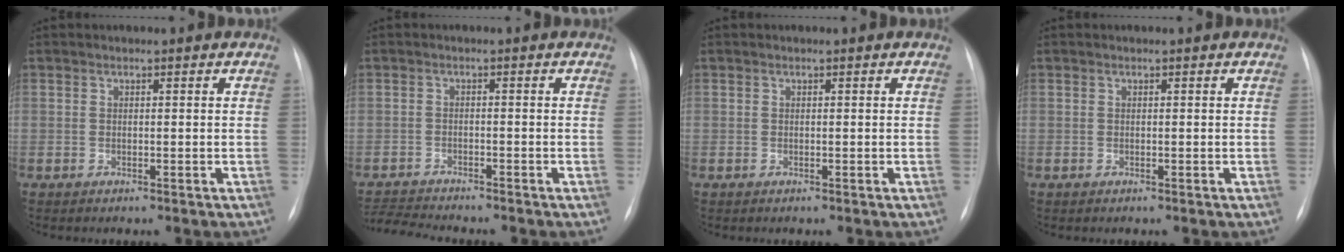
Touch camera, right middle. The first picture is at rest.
{"total": 5.3, "force": [-5.2, -0.4, 0.9], "torque": [-0.013, -0.013, -0.086]}
{"total": 0.0}
{"total": 0.0}